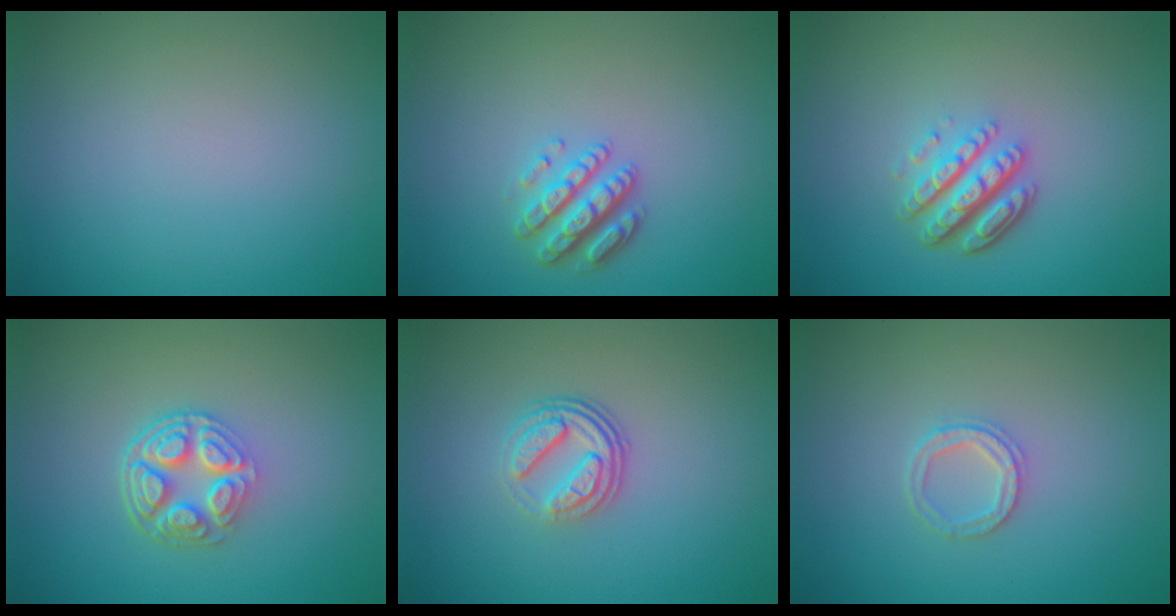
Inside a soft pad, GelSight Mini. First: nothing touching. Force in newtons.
{"total": 2.9, "press": 2.8, "slide": 1.1}
{"total": 4.9, "press": 3.4, "slide": 3.5}
{"total": 5.0, "press": 3.7, "slide": 3.4}
{"total": 3.7, "press": 2.6, "slide": 2.6}
{"total": 1.9, "press": 1.8, "slide": 0.4}